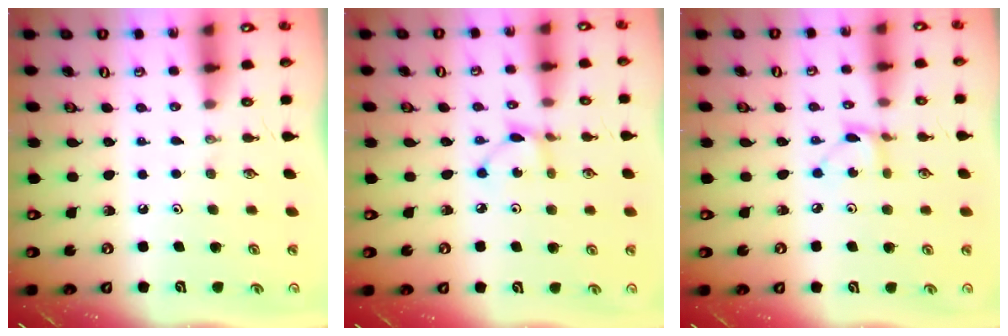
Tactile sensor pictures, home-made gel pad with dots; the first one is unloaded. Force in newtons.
{"total": 2.2, "press": 2.2, "slide": 0.2}
{"total": 2.7, "press": 2.7, "slide": 0.2}